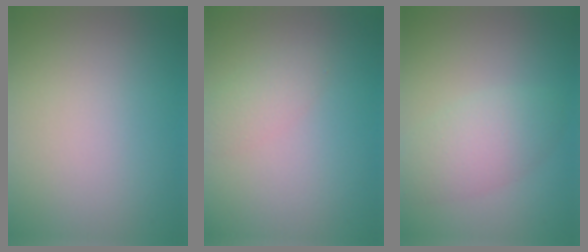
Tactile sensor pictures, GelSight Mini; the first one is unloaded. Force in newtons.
{"total": 1.7, "press": 1.7, "slide": 0.1}
{"total": 3.9, "press": 3.9, "slide": 0.2}